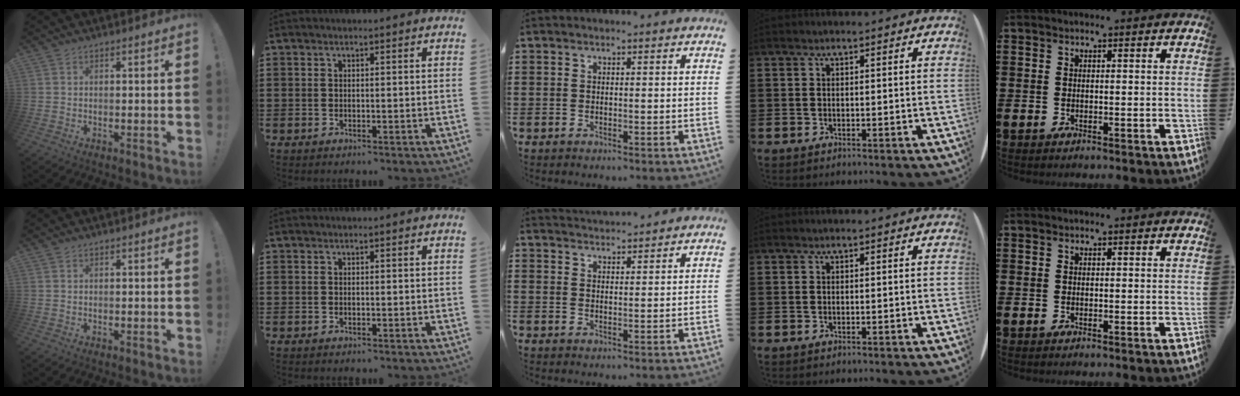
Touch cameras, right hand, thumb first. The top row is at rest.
{"middle": {"total": 2.4, "force": [2.4, 0.0, -0.2], "torque": [-0.004, -0.004, 0.046]}}